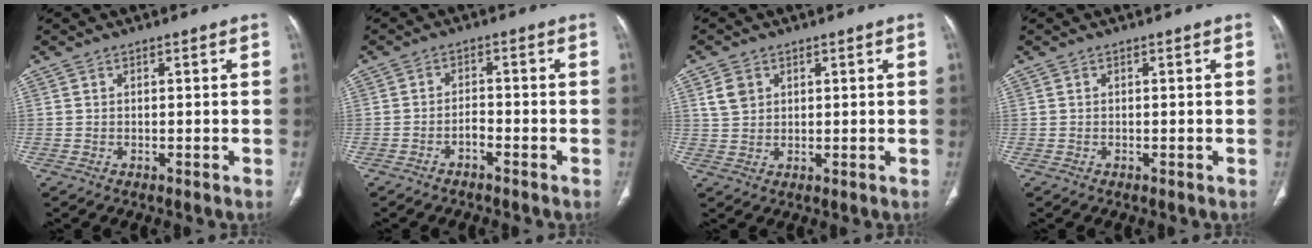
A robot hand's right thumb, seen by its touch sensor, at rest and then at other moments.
{"total": 2.3, "force": [-1.6, 0.9, 1.3], "torque": [-0.023, 0.020, -0.032]}
{"total": 3.9, "force": [1.6, 3.0, 1.8], "torque": [-0.025, -0.004, 0.036]}
{"total": 0.0}